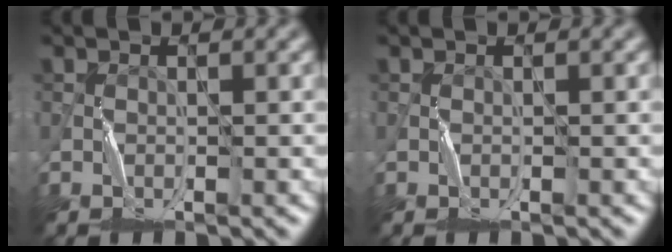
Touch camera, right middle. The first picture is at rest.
{"total": 0.0}